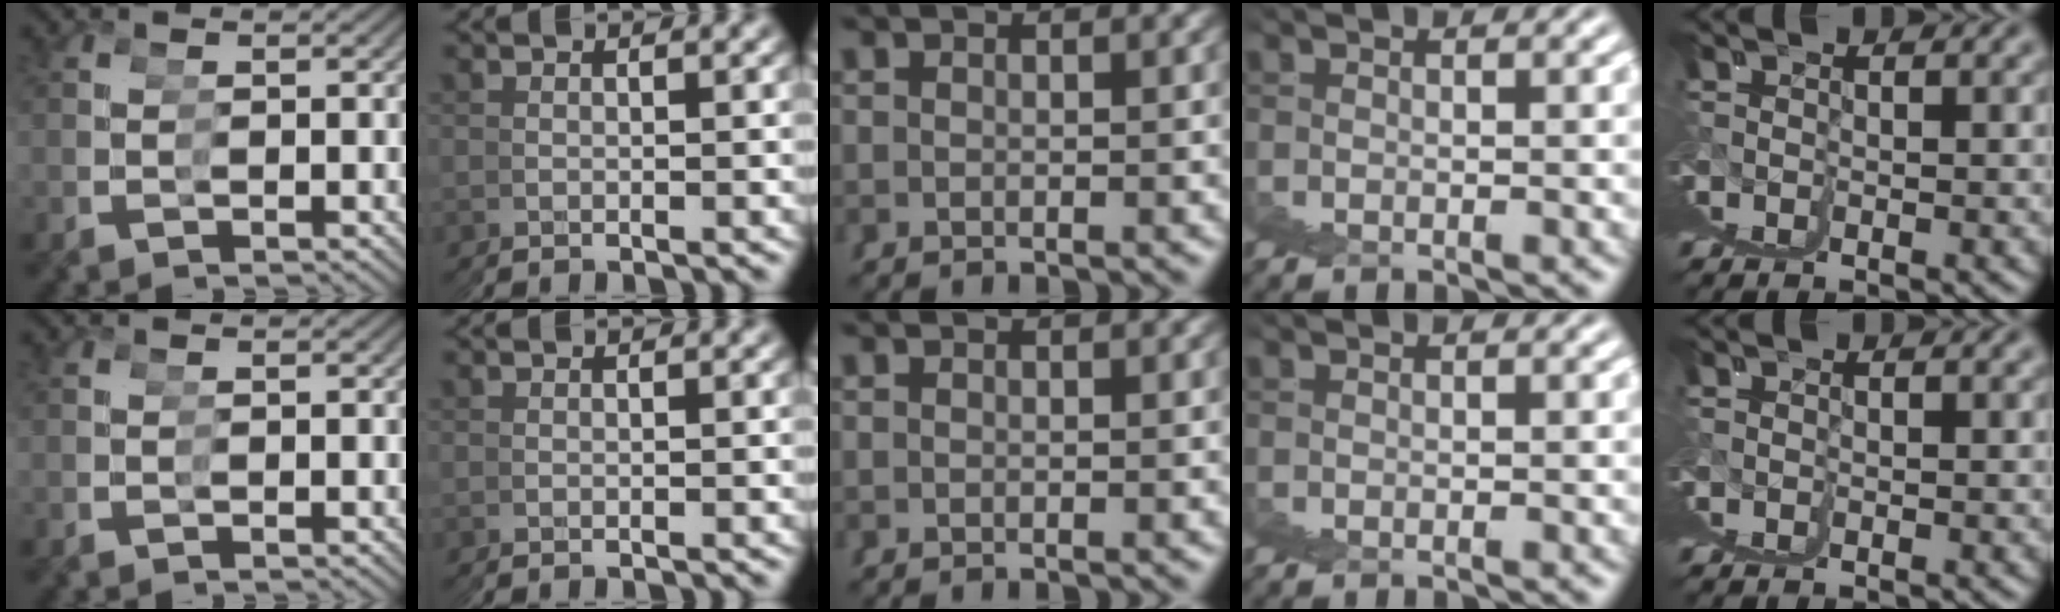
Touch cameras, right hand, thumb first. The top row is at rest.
{}